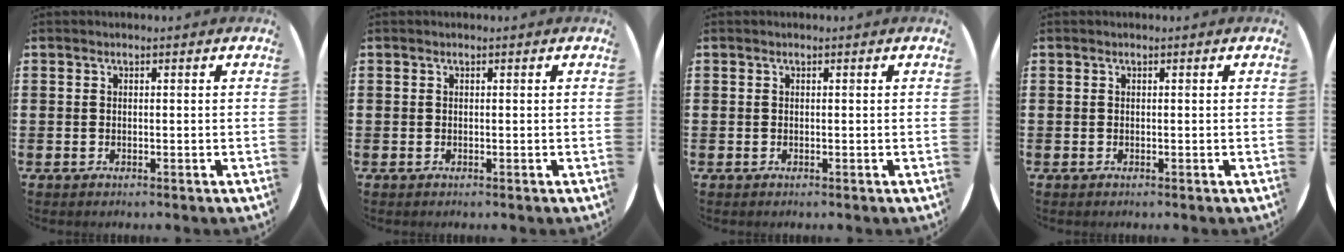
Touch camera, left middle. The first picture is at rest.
{"total": 0.0}
{"total": 0.0}
{"total": 0.0}